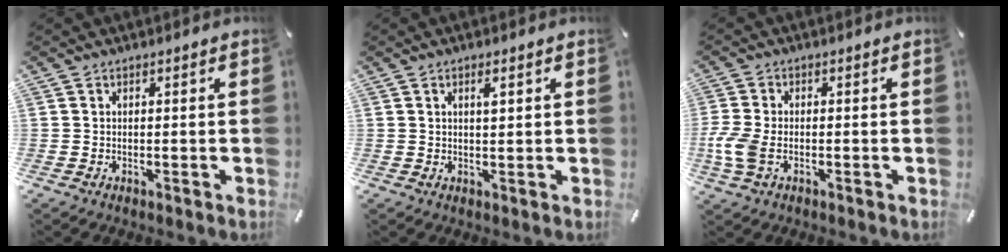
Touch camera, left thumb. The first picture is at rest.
{"total": 2.0, "force": [0.9, 0.5, 1.7], "torque": [-0.027, -0.001, 0.011]}
{"total": 6.4, "force": [-1.8, 3.6, 4.9], "torque": [-0.117, -0.003, -0.035]}